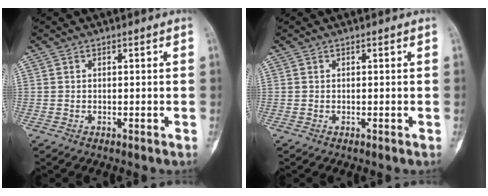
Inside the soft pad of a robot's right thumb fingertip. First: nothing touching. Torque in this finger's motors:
{"motor_torque": [0.02, 0.00, 0.00, 0.00, 0.00]}